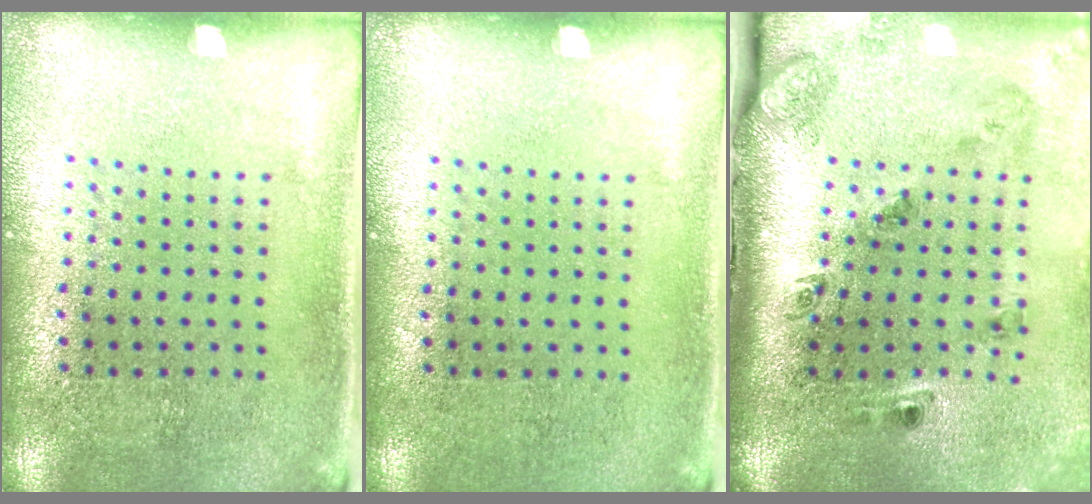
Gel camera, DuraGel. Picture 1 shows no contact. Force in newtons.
{"total": 0.0}
{"total": 2.9, "press": 1.8, "slide": 2.3}